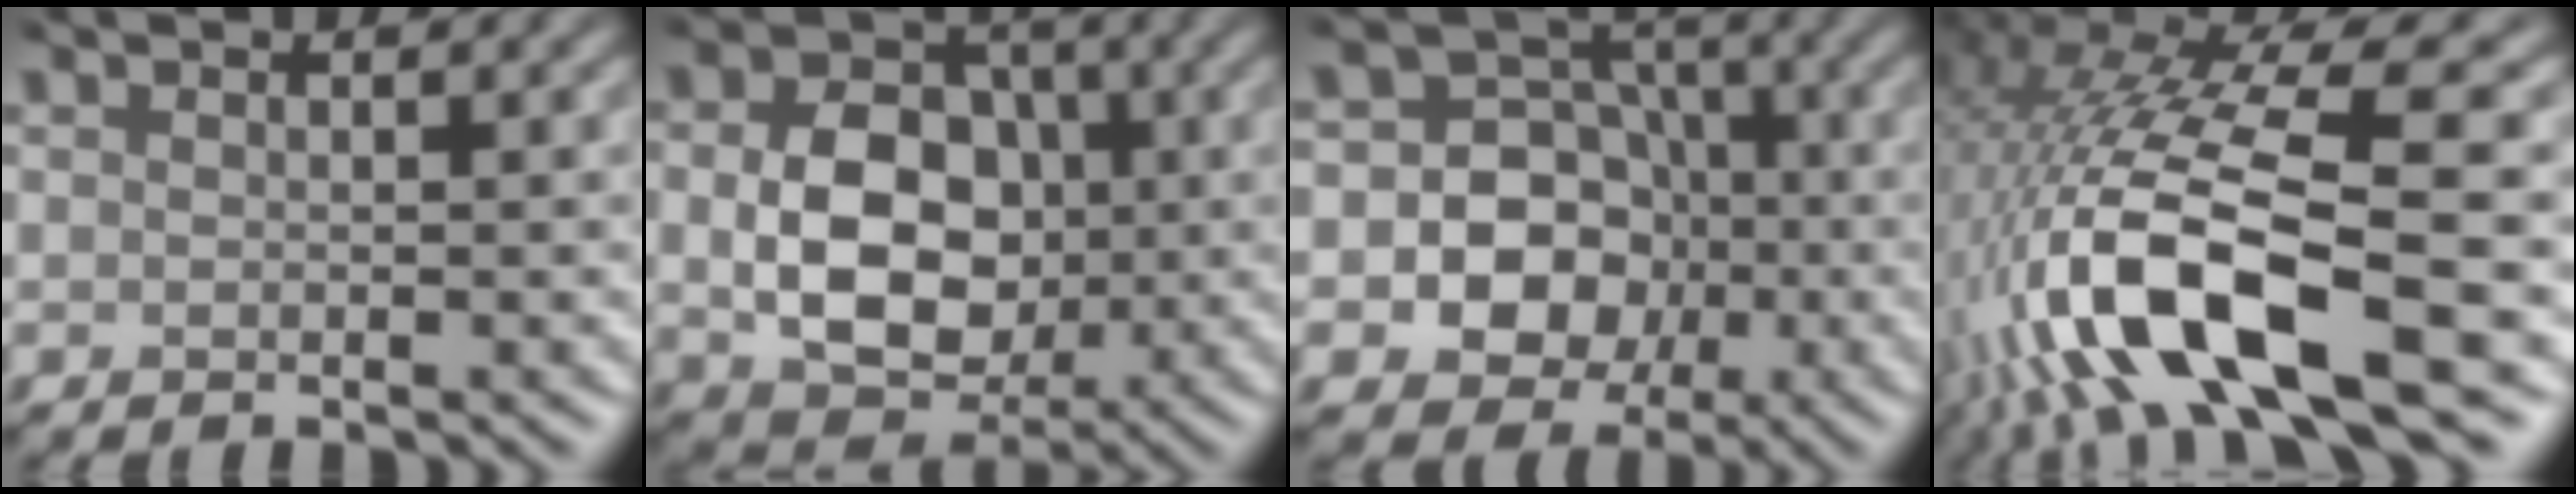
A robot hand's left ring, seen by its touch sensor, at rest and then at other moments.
{"total": 7.7, "force": [-1.6, 5.9, 4.7], "torque": [-0.090, -0.012, -0.019]}
{"total": 7.5, "force": [-2.5, 6.6, 2.5], "torque": [-0.019, 0.013, -0.065]}
{"total": 14.2, "force": [-6.6, 3.9, 12.0], "torque": [-0.239, 0.008, -0.100]}